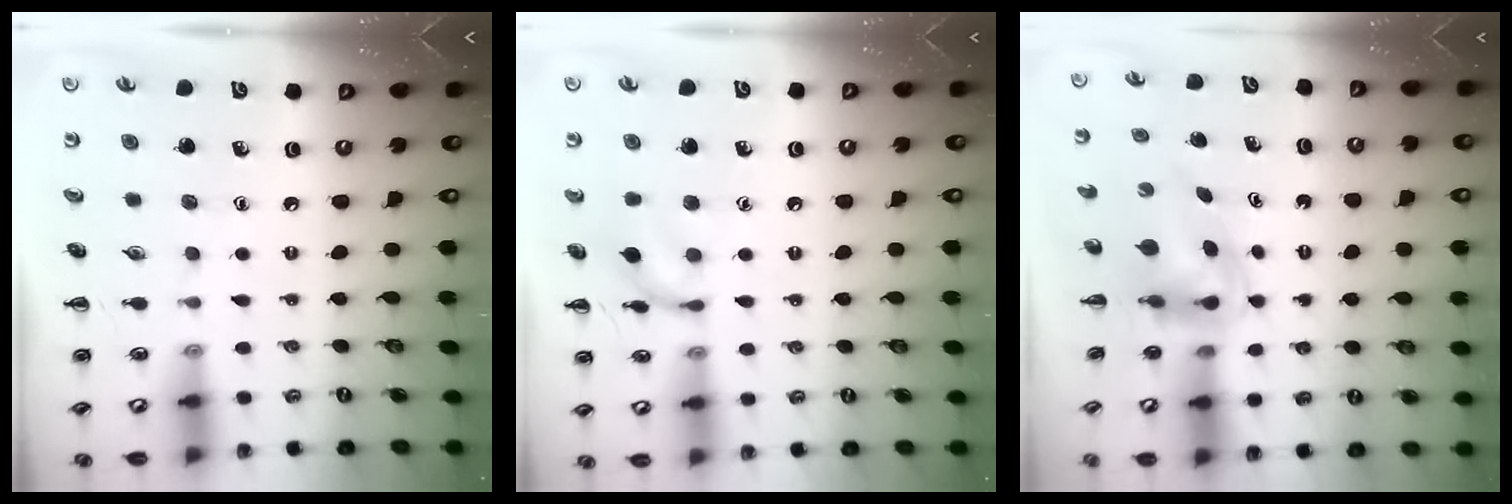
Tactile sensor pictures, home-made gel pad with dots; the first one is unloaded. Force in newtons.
{"total": 9.0, "press": 9.0, "slide": 0.6}
{"total": 5.3, "press": 5.2, "slide": 0.9}